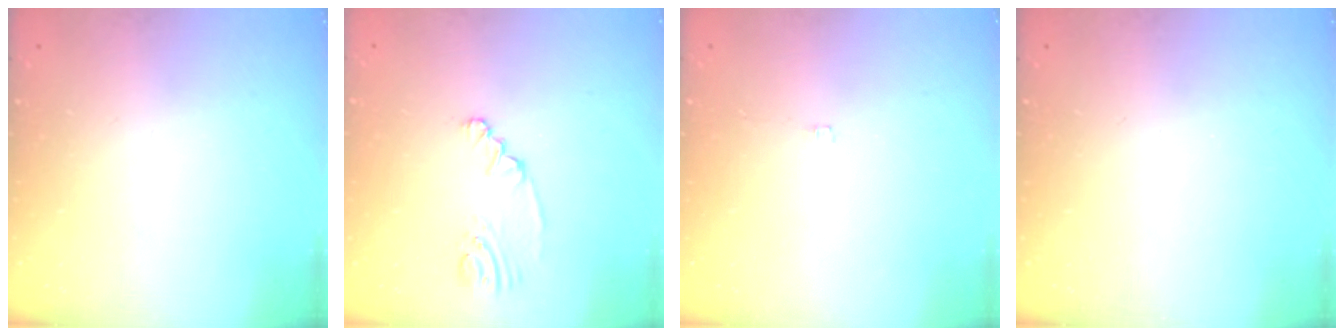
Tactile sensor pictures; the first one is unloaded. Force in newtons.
{"total": 2.6, "press": 2.6, "slide": 0.6}
{"total": 1.3, "press": 1.3, "slide": 0.2}
{"total": 0.0}